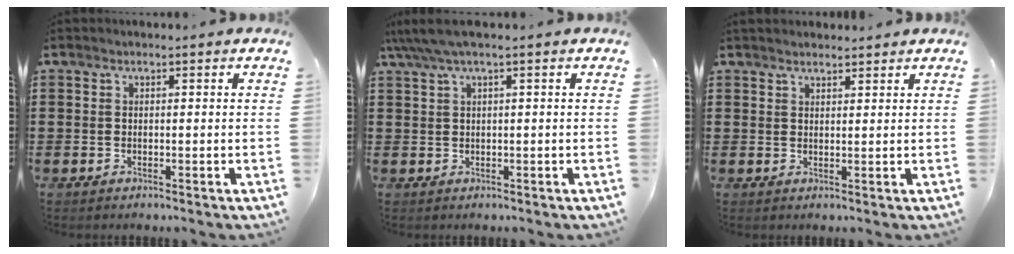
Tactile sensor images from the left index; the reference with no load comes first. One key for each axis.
{"total": 2.5, "fx": 0.9, "fy": 0.2, "fz": 2.4, "tx": -0.053, "ty": -0.004, "tz": 0.013}
{"total": 1.6, "fx": 1.6, "fy": 0.3, "fz": 0.1, "tx": -0.006, "ty": 0.003, "tz": 0.030}